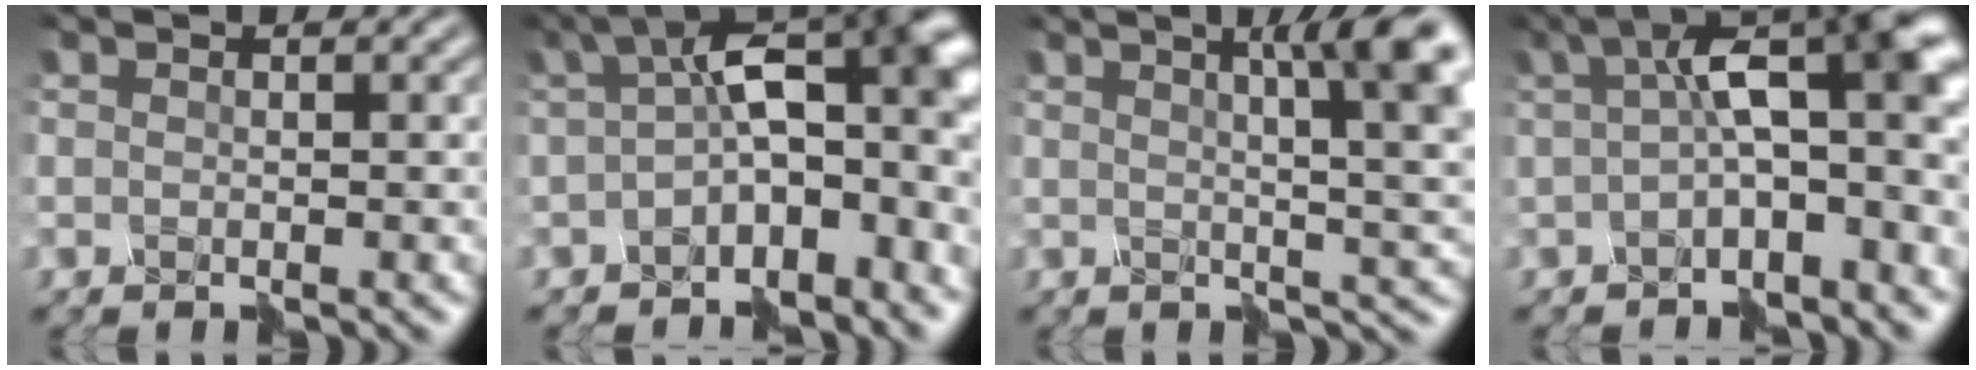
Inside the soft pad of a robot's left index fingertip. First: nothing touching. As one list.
[{"total": 10.5, "force": [-0.6, 5.4, 9.0], "torque": [-0.118, 0.027, -0.020]}, {"total": 8.9, "force": [3.1, 2.2, 8.1], "torque": [-0.072, 0.027, 0.030]}, {"total": 9.3, "force": [1.2, 3.0, 8.7], "torque": [-0.121, 0.036, 0.003]}]